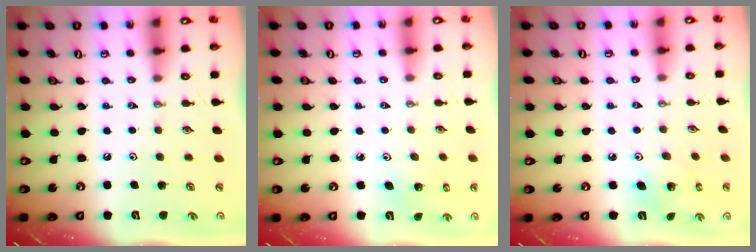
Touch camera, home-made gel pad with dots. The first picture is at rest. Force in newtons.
{"total": 2.2, "press": 2.2, "slide": 0.2}
{"total": 4.2, "press": 4.2, "slide": 0.3}